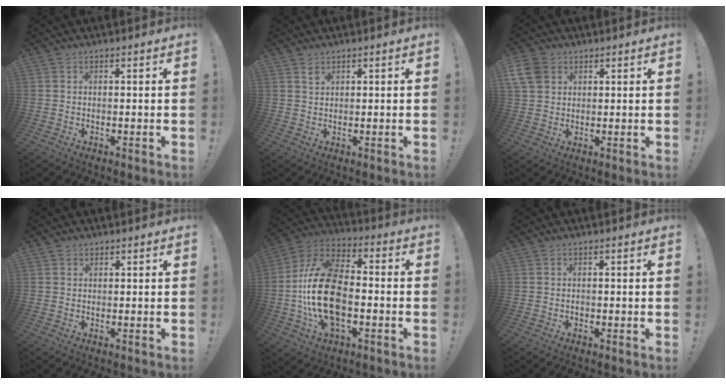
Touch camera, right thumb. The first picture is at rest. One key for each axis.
{"total": 1.5, "fx": 1.1, "fy": 0.8, "fz": 0.5, "tx": 0.004, "ty": -0.007, "tz": 0.019}
{"total": 7.2, "fx": 3.4, "fy": 5.4, "fz": 3.4, "tx": -0.067, "ty": -0.007, "tz": 0.069}
{"total": 0.8, "fx": 0.5, "fy": 0.6, "fz": 0.0, "tx": 0.004, "ty": -0.001, "tz": 0.009}
{"total": 22.0, "fx": -3.5, "fy": 13.0, "fz": 17.3, "tx": -0.339, "ty": 0.024, "tz": -0.051}
{"total": 0.7, "fx": -0.5, "fy": 0.4, "fz": 0.2, "tx": -0.006, "ty": 0.002, "tz": -0.008}